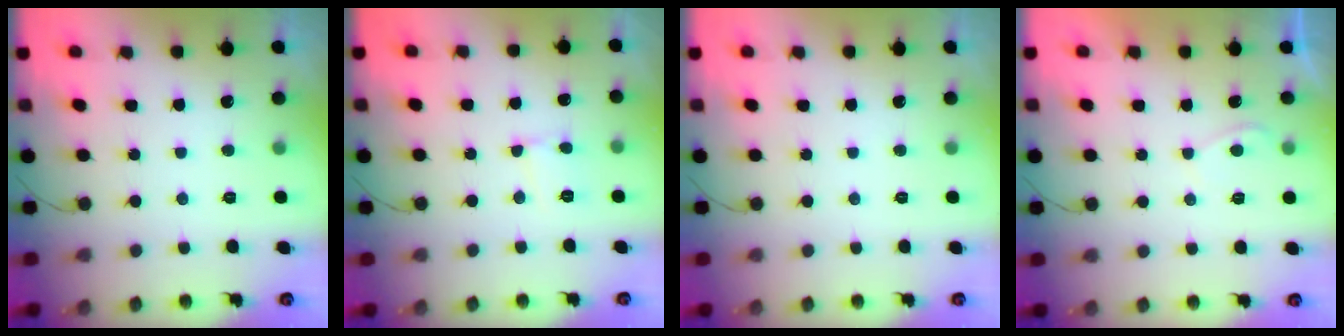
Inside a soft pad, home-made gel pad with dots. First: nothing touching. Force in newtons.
{"total": 6.0, "press": 6.0, "slide": 0.5}
{"total": 0.0}
{"total": 1.2, "press": 1.0, "slide": 0.6}